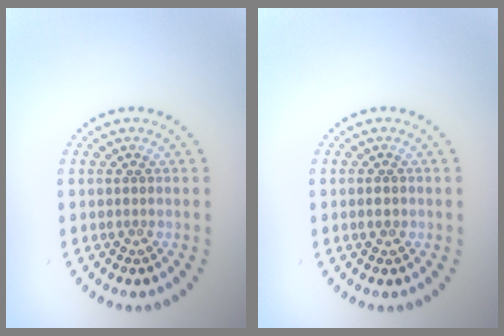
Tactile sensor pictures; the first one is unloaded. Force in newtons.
{"total": 1.2, "press": 1.2, "slide": 0.1}